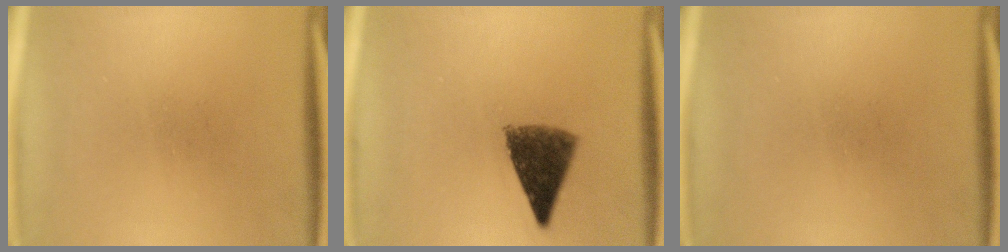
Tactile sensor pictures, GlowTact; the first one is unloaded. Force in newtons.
{"total": 8.2}
{"total": 0.0}